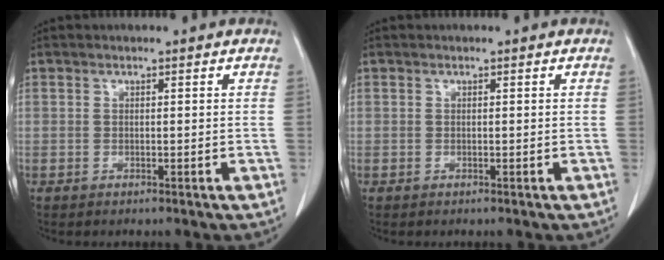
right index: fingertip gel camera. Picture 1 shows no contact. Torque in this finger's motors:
{"motor_torque": [0.01, 0.00, 0.00, 0.00]}